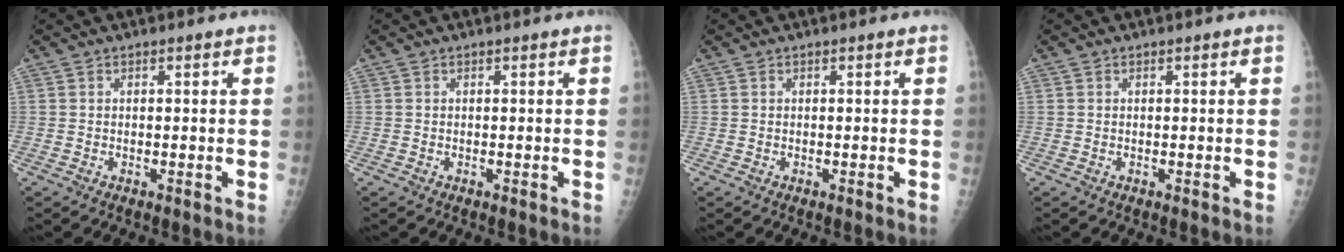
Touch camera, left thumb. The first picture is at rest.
{"total": 0.0}
{"total": 0.0}
{"total": 0.0}